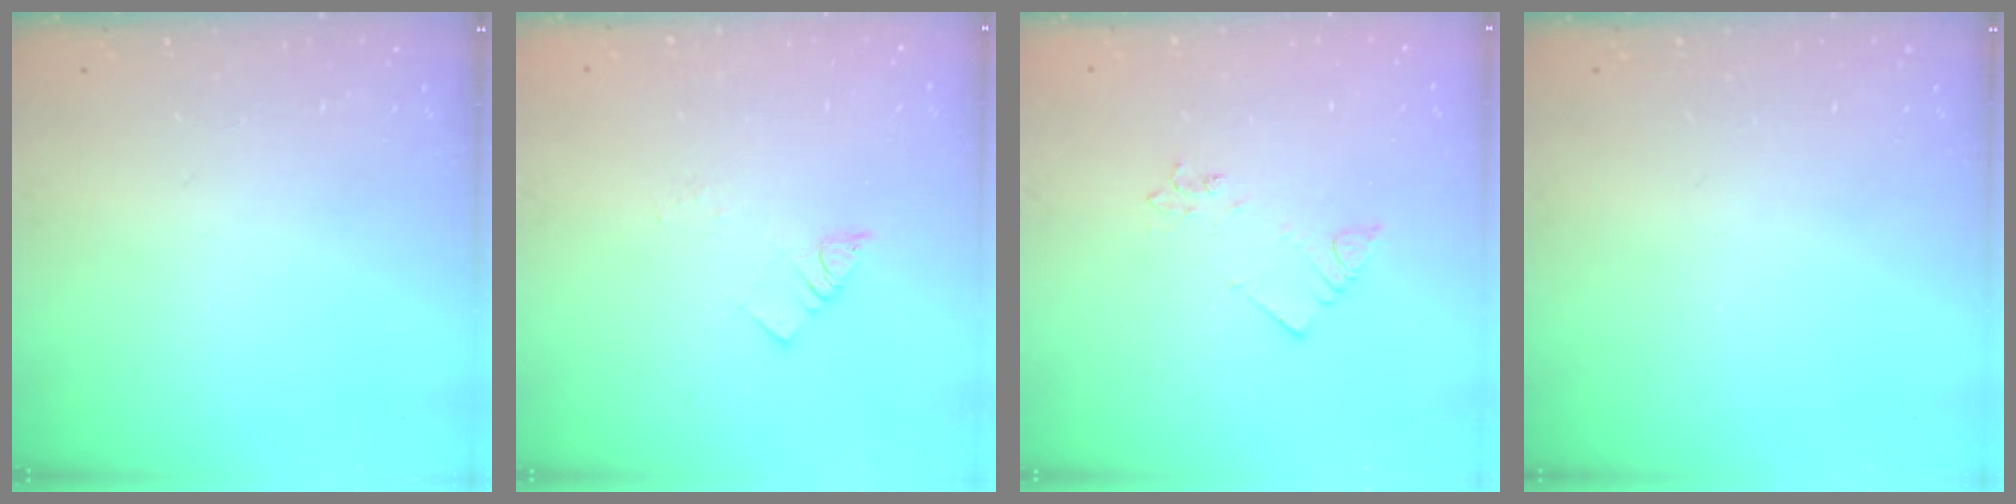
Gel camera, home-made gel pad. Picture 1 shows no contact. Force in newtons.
{"total": 2.8, "press": 2.8, "slide": 0.3}
{"total": 2.1, "press": 2.1, "slide": 0.4}
{"total": 0.0}